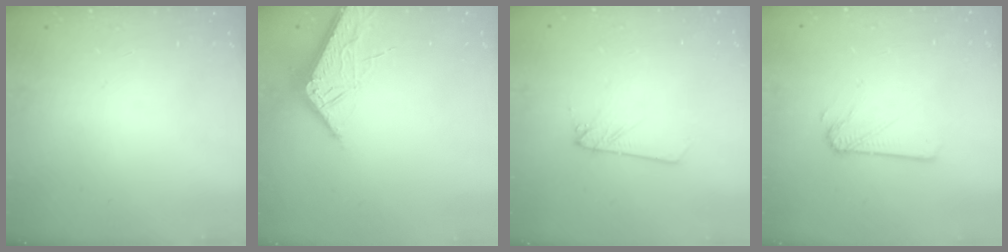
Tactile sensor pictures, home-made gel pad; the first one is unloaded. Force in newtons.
{"total": 6.1, "press": 6.0, "slide": 0.7}
{"total": 2.4, "press": 2.4, "slide": 0.1}
{"total": 2.2, "press": 2.2, "slide": 0.1}